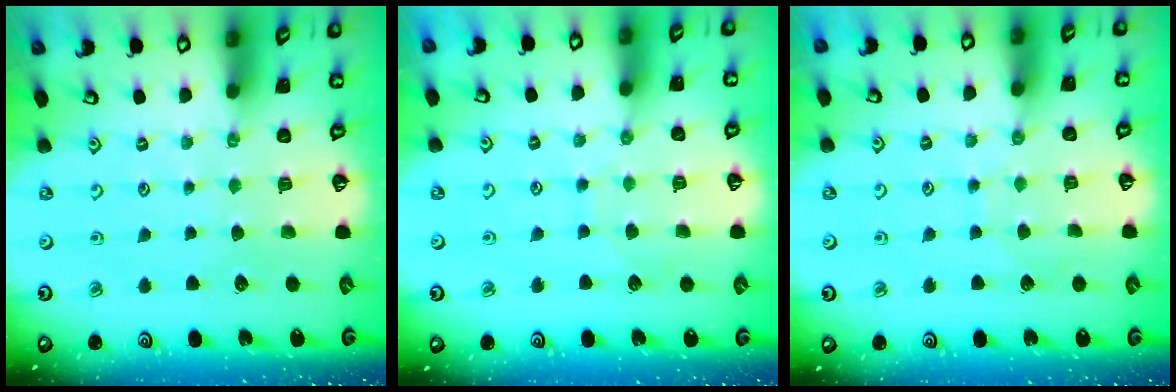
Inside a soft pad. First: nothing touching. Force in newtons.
{"total": 5.9, "press": 5.9, "slide": 0.5}
{"total": 4.8, "press": 4.7, "slide": 0.5}